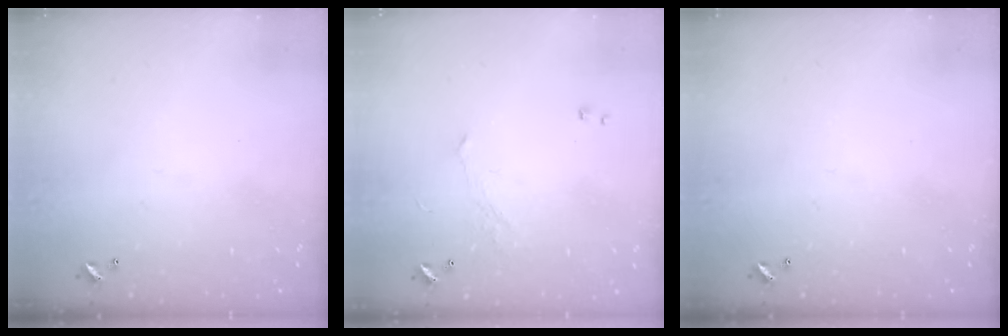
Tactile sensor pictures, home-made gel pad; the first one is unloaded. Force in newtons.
{"total": 0.9, "press": 0.7, "slide": 0.5}
{"total": 0.0}